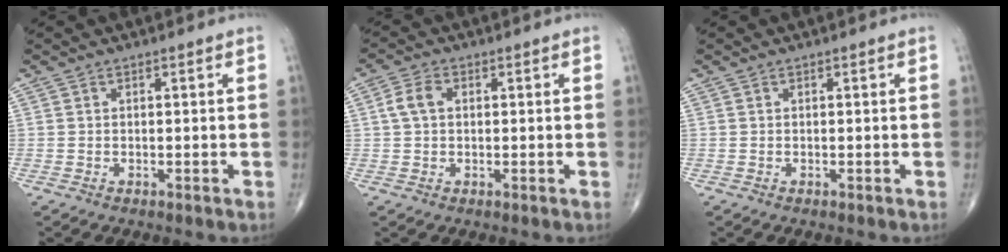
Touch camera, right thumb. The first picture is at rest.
{"total": 3.9, "force": [0.7, 2.6, 2.8], "torque": [-0.061, 0.010, 0.010]}
{"total": 0.0}